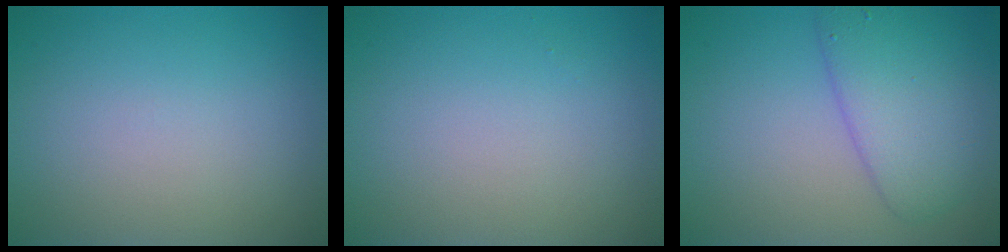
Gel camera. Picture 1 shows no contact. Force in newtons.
{"total": 0.0}
{"total": 5.0, "press": 5.0, "slide": 0.1}